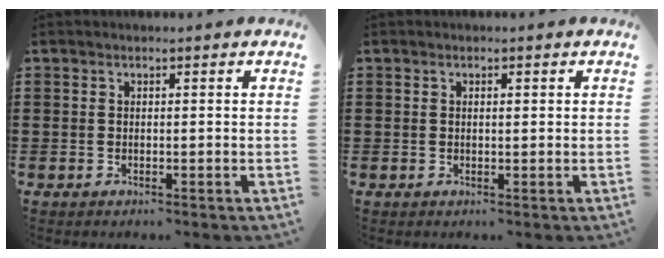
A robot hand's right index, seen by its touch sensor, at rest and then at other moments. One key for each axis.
{"total": 0.8, "fx": 0.1, "fy": 0.3, "fz": 0.7, "tx": -0.015, "ty": 0.000, "tz": 0.002}